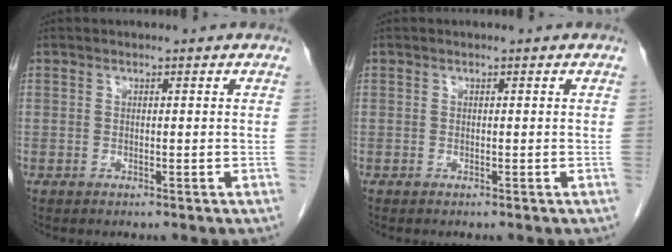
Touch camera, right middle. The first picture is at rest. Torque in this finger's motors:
{"motor_torque": [0.25, -0.16, 0.04, 0.01]}